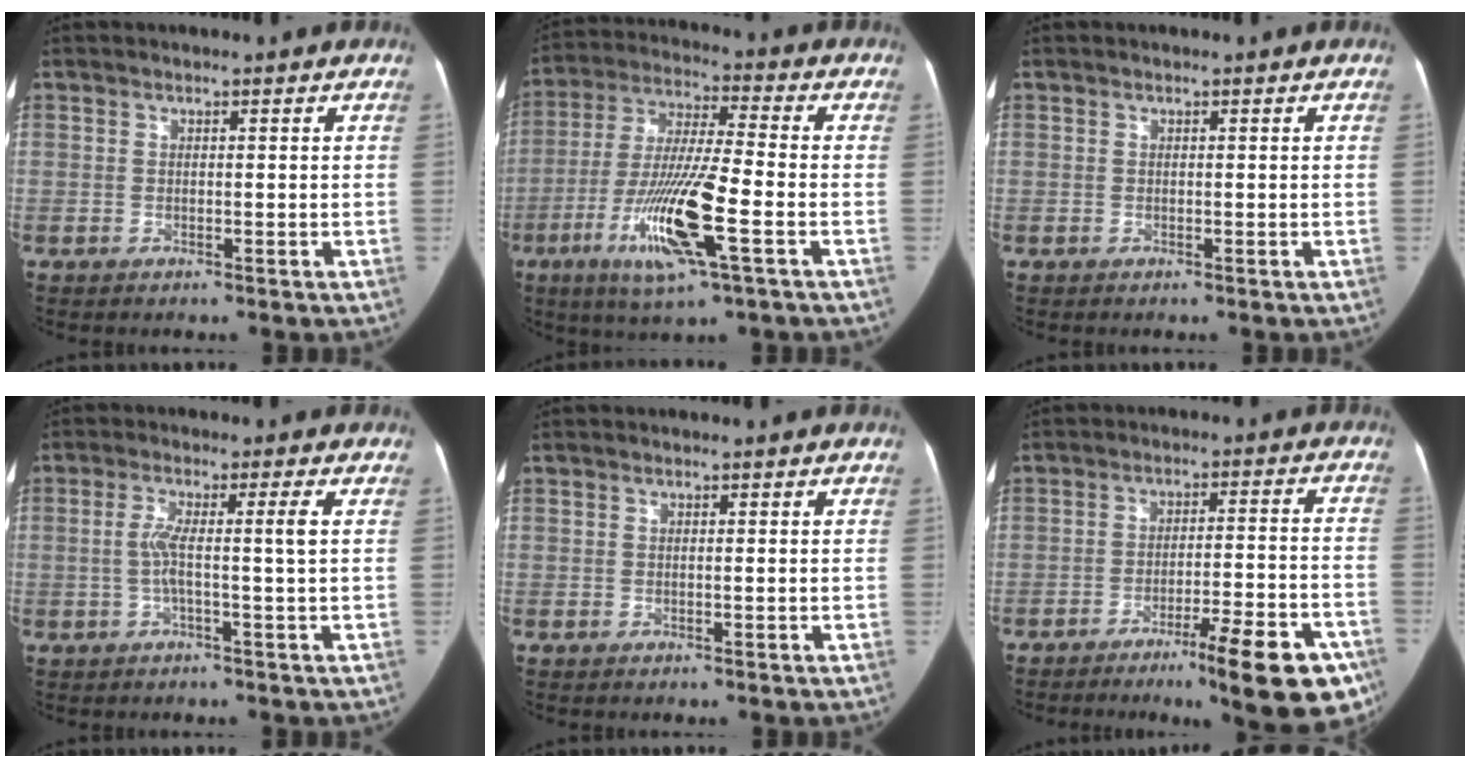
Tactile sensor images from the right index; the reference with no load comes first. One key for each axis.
{"total": 15.0, "fx": -5.2, "fy": 1.0, "fz": 14.0, "tx": -0.281, "ty": -0.019, "tz": -0.098}
{"total": 0.0}
{"total": 4.4, "fx": -0.2, "fy": -0.8, "fz": 4.4, "tx": -0.084, "ty": 0.009, "tz": -0.004}
{"total": 0.0}
{"total": 15.7, "fx": -10.2, "fy": 2.1, "fz": 11.7, "tx": -0.098, "ty": 0.020, "tz": -0.146}